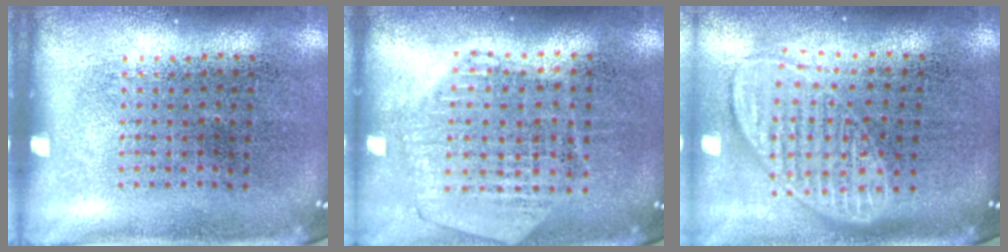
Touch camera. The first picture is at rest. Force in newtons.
{"total": 0.6, "press": 0.6, "slide": 0.1}
{"total": 1.8, "press": 1.4, "slide": 1.1}